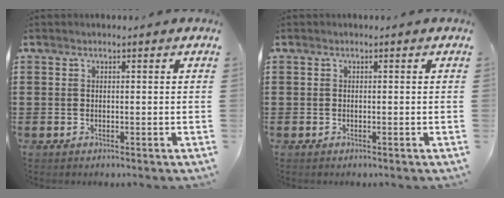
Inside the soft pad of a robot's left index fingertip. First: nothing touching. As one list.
[{"total": 0.0}]